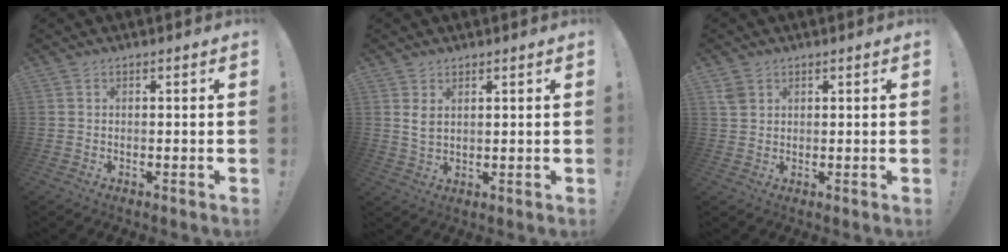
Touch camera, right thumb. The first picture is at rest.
{"total": 3.7, "force": [1.7, 2.2, 2.5], "torque": [-0.040, -0.004, 0.033]}
{"total": 3.3, "force": [1.8, 2.4, 1.3], "torque": [-0.017, -0.003, 0.036]}